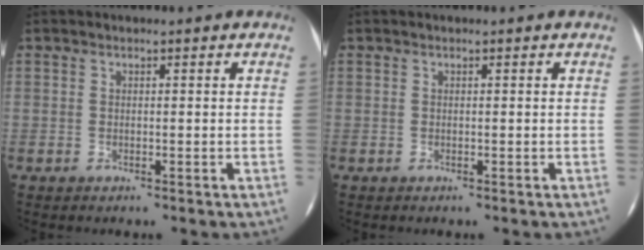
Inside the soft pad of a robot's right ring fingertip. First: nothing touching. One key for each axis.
{"total": 0.0}